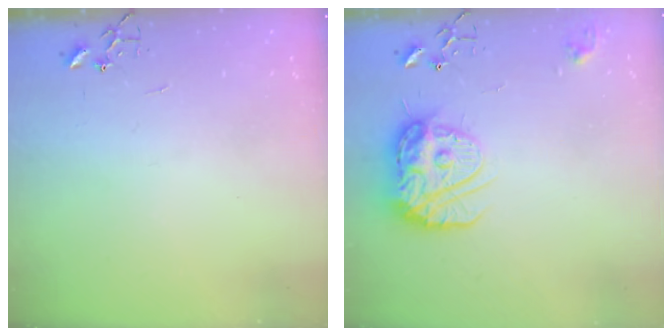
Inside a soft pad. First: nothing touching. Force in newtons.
{"total": 14.6, "press": 14.5, "slide": 1.5}